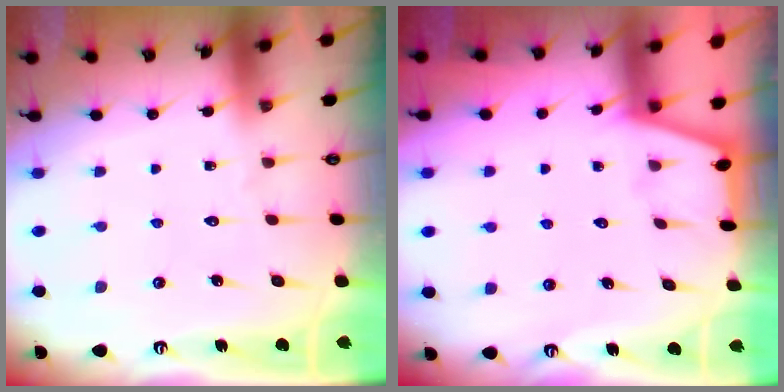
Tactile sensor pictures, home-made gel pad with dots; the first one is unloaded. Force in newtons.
{"total": 1.3, "press": 1.2, "slide": 0.2}